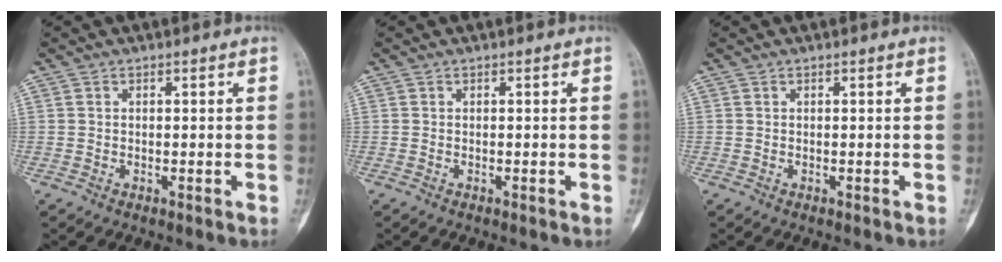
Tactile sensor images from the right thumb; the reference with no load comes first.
{"total": 0.0}
{"total": 0.0}